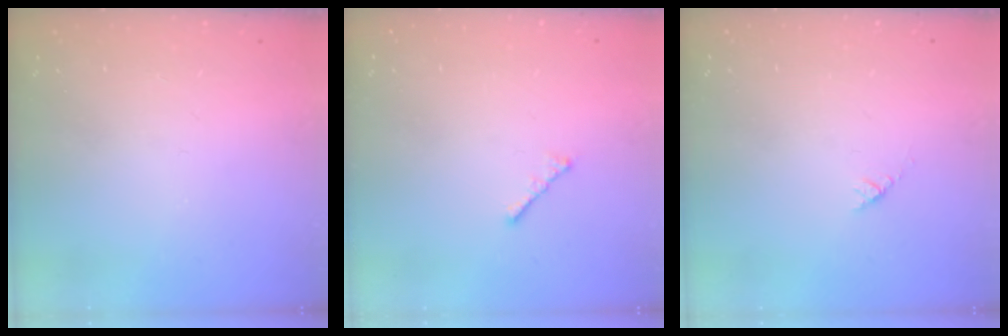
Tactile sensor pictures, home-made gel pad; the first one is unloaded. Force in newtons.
{"total": 1.7, "press": 1.6, "slide": 0.5}
{"total": 2.7, "press": 2.6, "slide": 0.4}